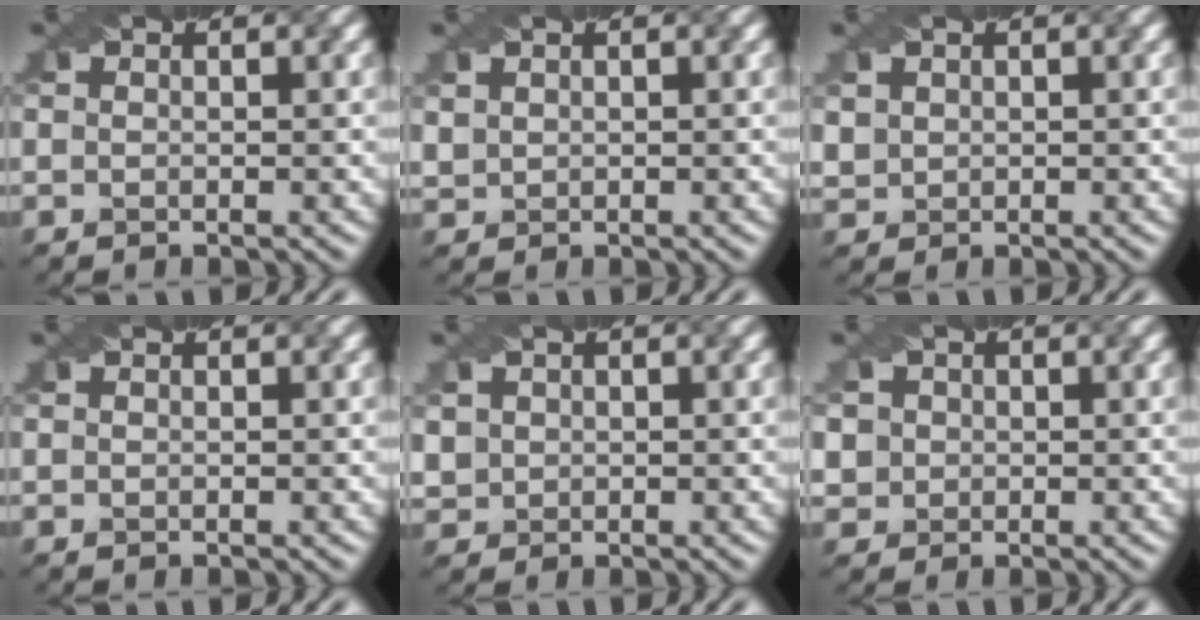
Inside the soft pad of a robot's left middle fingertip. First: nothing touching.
{"total": 0.7, "force": [0.3, 0.6, 0.0], "torque": [-0.011, 0.000, 0.025]}
{"total": 1.4, "force": [0.6, 1.2, 0.3], "torque": [-0.025, 0.005, 0.033]}
{"total": 0.0}
{"total": 2.2, "force": [0.8, 2.0, 0.7], "torque": [-0.032, 0.012, 0.032]}
{"total": 4.9, "force": [1.9, 4.1, 1.9], "torque": [-0.041, 0.025, 0.019]}